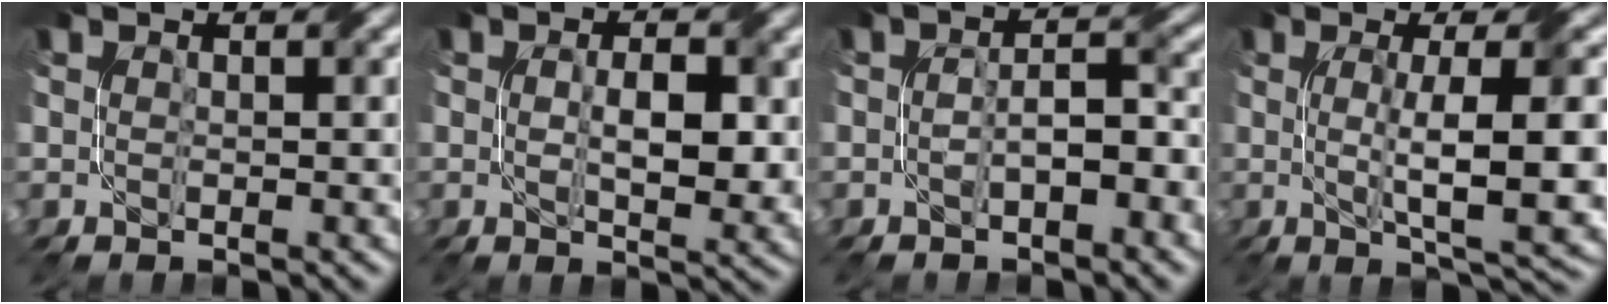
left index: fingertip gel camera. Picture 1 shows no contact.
{"total": 4.7, "force": [0.3, 1.9, 4.3], "torque": [-0.079, -0.005, 0.012]}
{"total": 3.4, "force": [-1.3, 1.2, 2.9], "torque": [-0.053, 0.008, -0.024]}
{"total": 9.2, "force": [-0.1, 1.9, 9.0], "torque": [-0.131, -0.002, 0.003]}